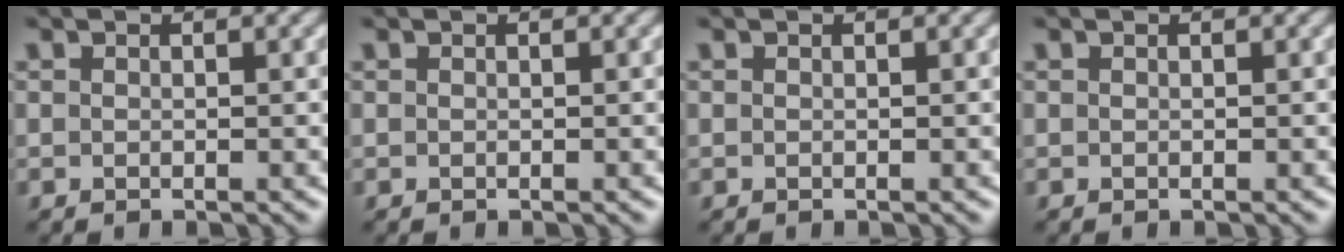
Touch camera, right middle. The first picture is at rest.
{"total": 0.0}
{"total": 0.0}
{"total": 0.0}